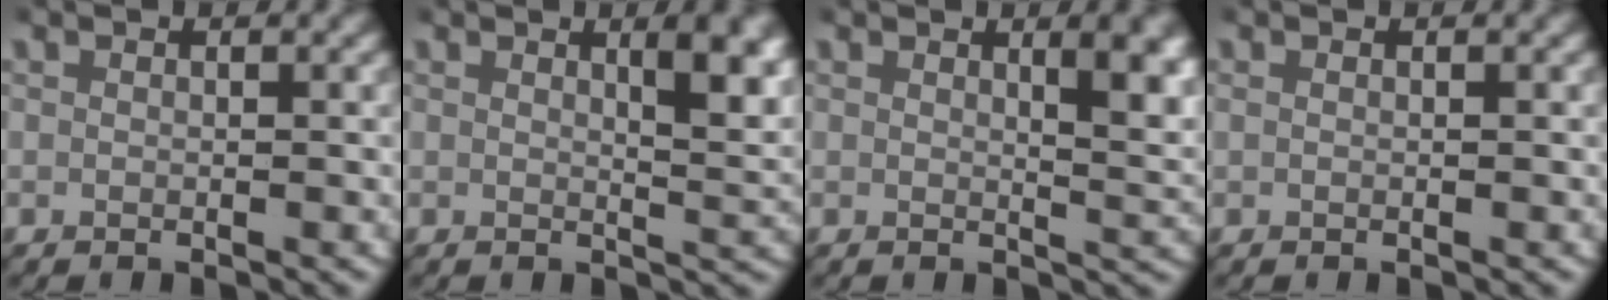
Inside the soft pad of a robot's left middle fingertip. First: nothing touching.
{"total": 3.8, "force": [1.8, 0.7, 3.3], "torque": [-0.037, -0.007, 0.027]}
{"total": 3.8, "force": [1.6, 0.7, 3.4], "torque": [-0.039, -0.010, 0.026]}
{"total": 0.0}